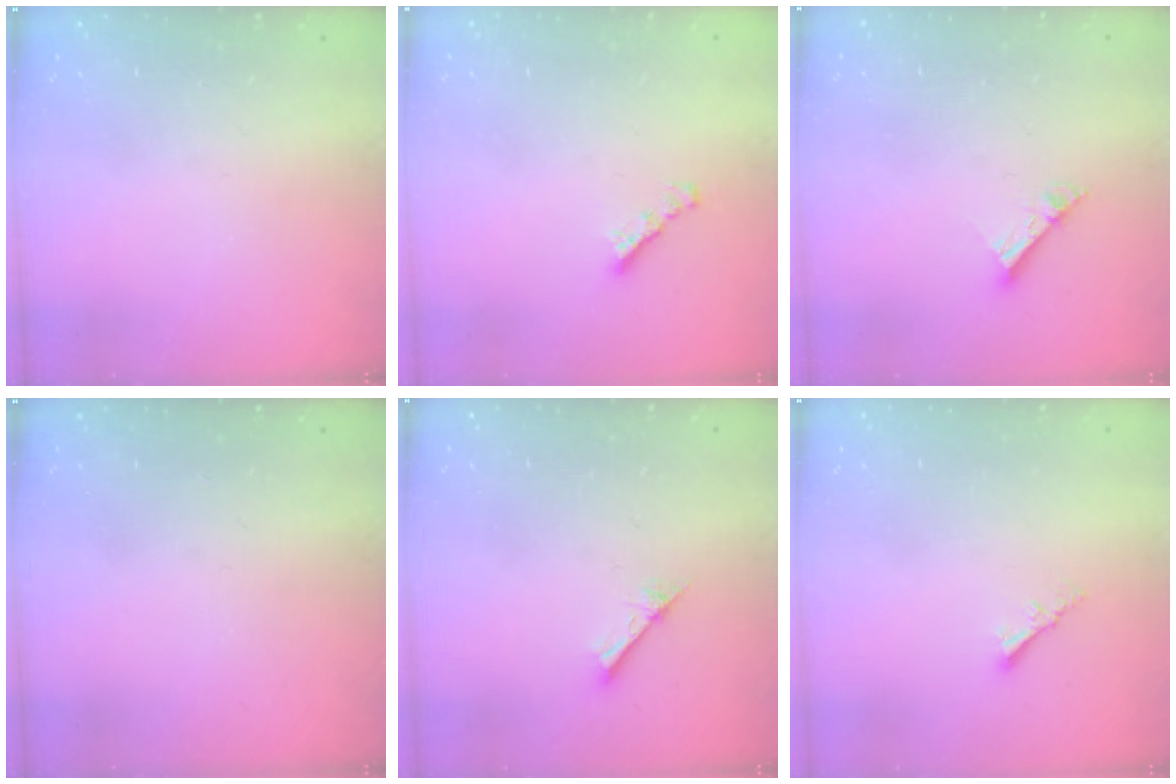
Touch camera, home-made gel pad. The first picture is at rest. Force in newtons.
{"total": 2.5, "press": 2.5, "slide": 0.5}
{"total": 5.0, "press": 4.9, "slide": 0.4}
{"total": 0.0}
{"total": 2.1, "press": 2.1, "slide": 0.2}
{"total": 2.2, "press": 2.2, "slide": 0.4}